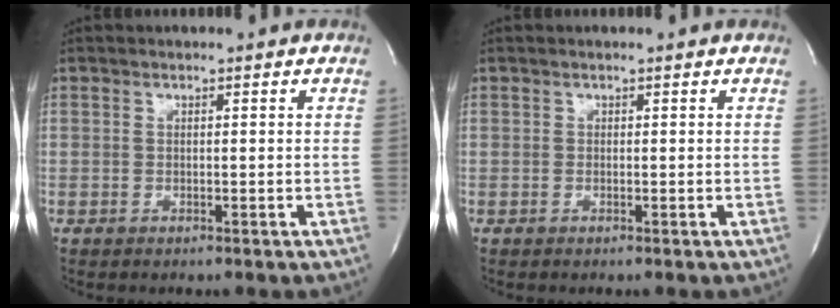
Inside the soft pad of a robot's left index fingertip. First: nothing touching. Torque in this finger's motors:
{"motor_torque": [-0.15, 0.07, -0.02, -0.01]}